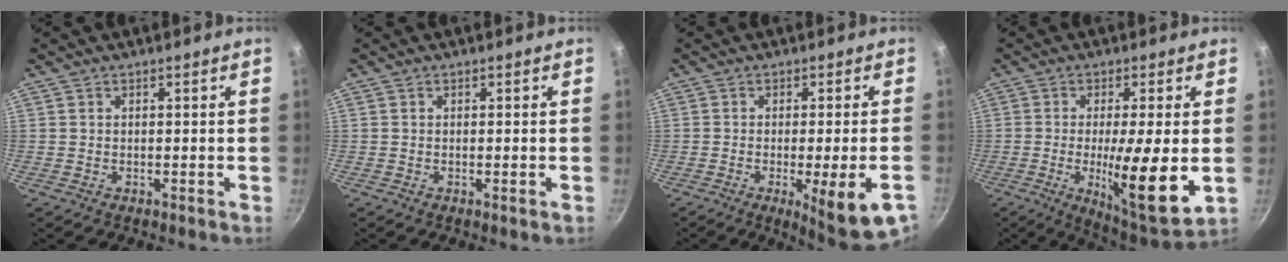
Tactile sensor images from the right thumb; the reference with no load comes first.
{"total": 0.6, "force": [-0.2, -0.1, 0.6], "torque": [-0.011, -0.001, -0.005]}
{"total": 11.7, "force": [-4.6, 1.9, 10.6], "torque": [-0.135, -0.003, -0.057]}
{"total": 14.8, "force": [-2.0, 2.6, 14.5], "torque": [-0.233, -0.016, -0.028]}